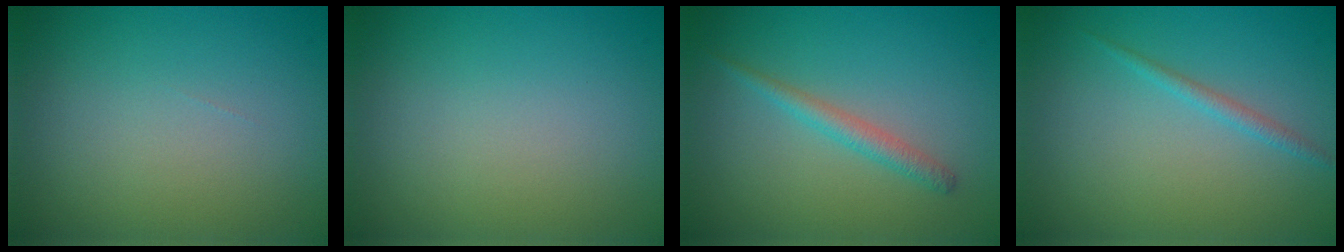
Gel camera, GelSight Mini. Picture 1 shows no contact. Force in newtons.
{"total": 0.0}
{"total": 1.7, "press": 1.7, "slide": 0.1}
{"total": 1.2, "press": 1.2, "slide": 0.1}